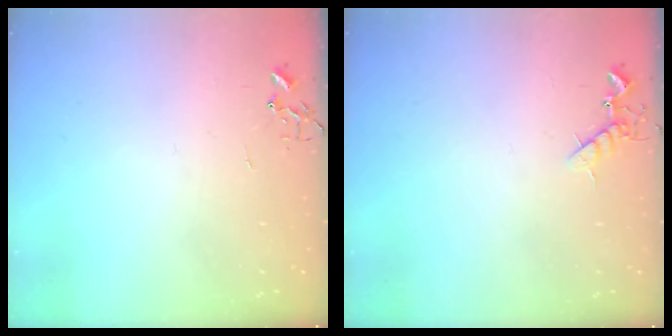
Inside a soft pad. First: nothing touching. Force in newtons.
{"total": 5.3, "press": 5.2, "slide": 1.0}